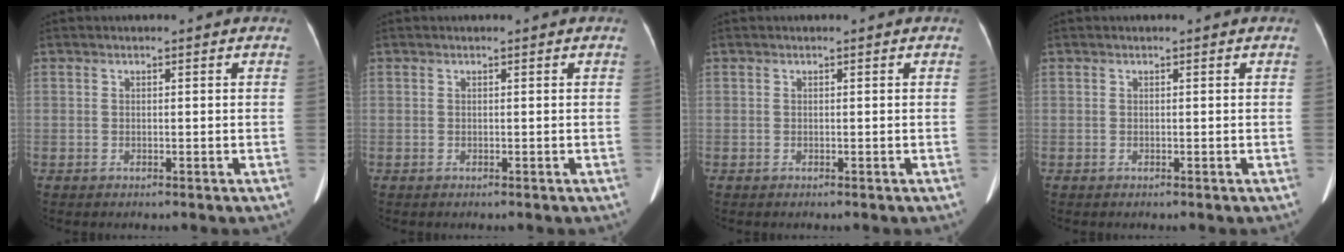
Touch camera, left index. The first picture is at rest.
{"total": 0.0}
{"total": 0.0}
{"total": 0.0}